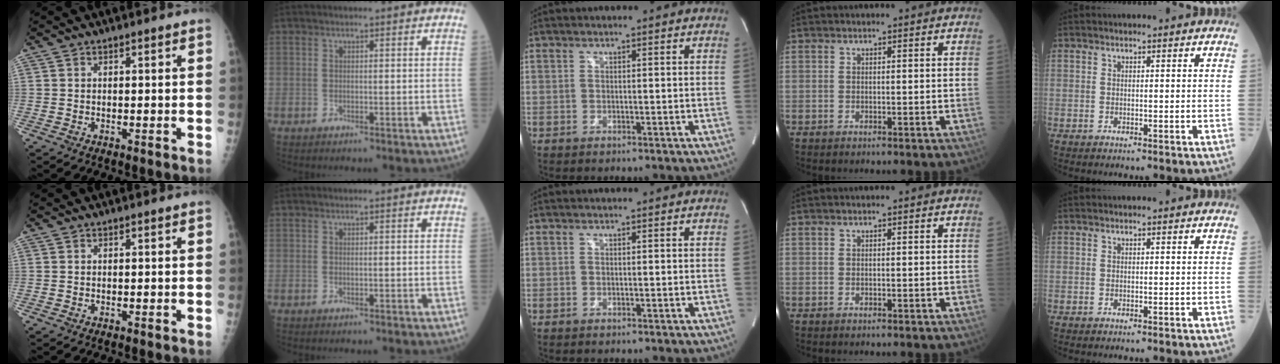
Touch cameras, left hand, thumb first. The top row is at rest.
{}